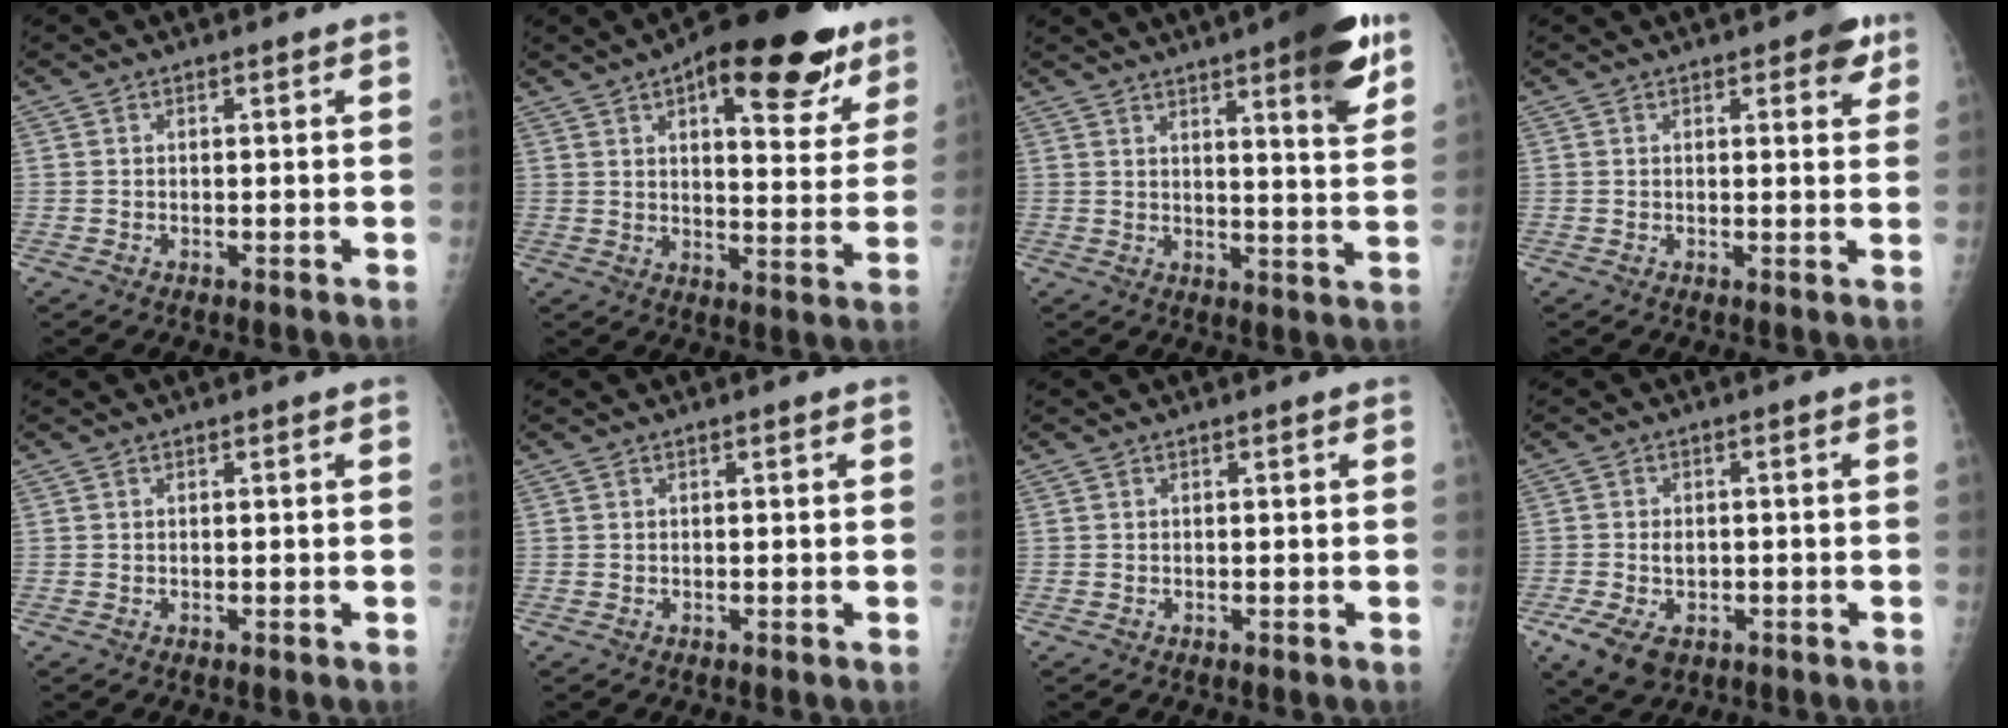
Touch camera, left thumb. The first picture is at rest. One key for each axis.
{"total": 21.4, "fx": 12.0, "fy": 8.4, "fz": 15.6, "tx": -0.172, "ty": -0.028, "tz": 0.166}
{"total": 13.7, "fx": 7.8, "fy": 2.3, "fz": 11.0, "tx": -0.132, "ty": -0.036, "tz": 0.101}
{"total": 4.2, "fx": 2.3, "fy": 1.7, "fz": 3.0, "tx": -0.020, "ty": -0.007, "tz": 0.021}
{"total": 0.0}
{"total": 0.0}
{"total": 0.0}
{"total": 7.3, "fx": -2.6, "fy": 4.8, "fz": 4.9, "tx": -0.095, "ty": 0.005, "tz": -0.037}